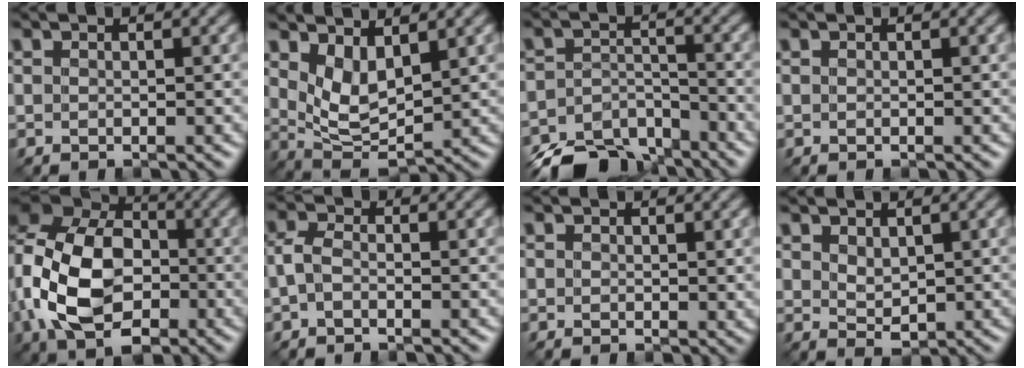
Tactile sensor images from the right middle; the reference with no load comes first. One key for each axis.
{"total": 4.3, "fx": 1.7, "fy": 2.1, "fz": 3.3, "tx": -0.072, "ty": -0.014, "tz": 0.040}
{"total": 8.5, "fx": -7.3, "fy": 3.4, "fz": 2.8, "tx": -0.049, "ty": -0.018, "tz": -0.119}
{"total": 0.0}
{"total": 12.8, "fx": -2.8, "fy": 9.0, "fz": 8.7, "tx": -0.196, "ty": -0.015, "tz": -0.058}
{"total": 1.7, "fx": -0.7, "fy": 0.9, "fz": 1.2, "tx": -0.032, "ty": 0.001, "tz": -0.018}
{"total": 0.9, "fx": 0.3, "fy": 0.6, "fz": 0.6, "tx": -0.006, "ty": -0.005, "tz": 0.006}
{"total": 1.9, "fx": 0.8, "fy": 1.1, "fz": 1.3, "tx": -0.028, "ty": -0.006, "tz": 0.023}